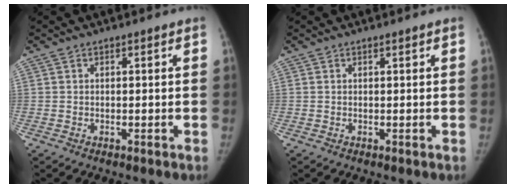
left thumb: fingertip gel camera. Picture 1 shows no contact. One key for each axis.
{"total": 0.0}